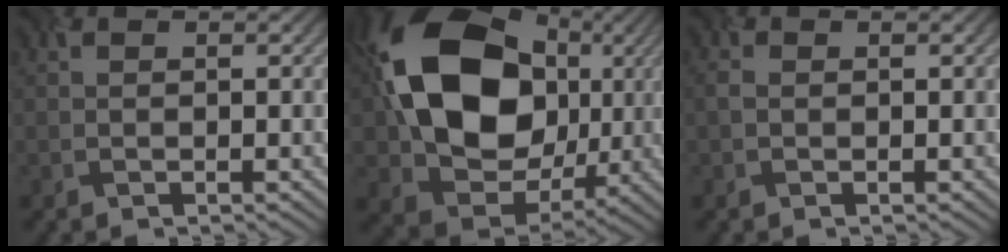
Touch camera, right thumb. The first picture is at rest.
{"total": 17.9, "force": [2.6, 13.9, 11.1], "torque": [-0.228, -0.013, 0.056]}
{"total": 0.6, "force": [0.0, 0.4, 0.3], "torque": [-0.010, 0.001, -0.003]}